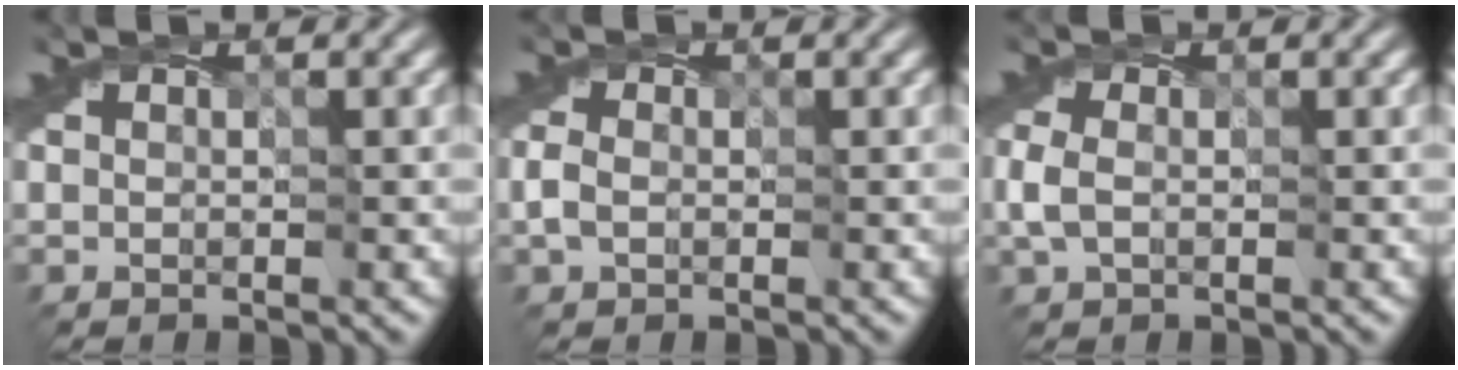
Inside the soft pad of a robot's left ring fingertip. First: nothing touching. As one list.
[{"total": 1.2, "force": [-0.5, 0.9, 0.6], "torque": [-0.018, 0.005, -0.011]}, {"total": 1.6, "force": [-0.4, 1.1, 1.0], "torque": [-0.031, 0.003, -0.008]}]